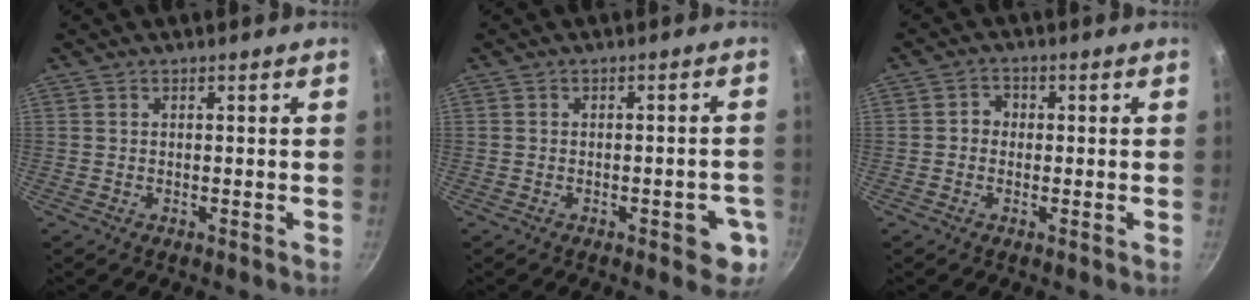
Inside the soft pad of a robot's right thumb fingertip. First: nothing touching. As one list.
[{"total": 5.9, "force": [-2.3, 2.7, 4.7], "torque": [-0.032, 0.015, -0.025]}, {"total": 2.6, "force": [-0.3, 2.3, 1.1], "torque": [-0.002, 0.009, -0.011]}]